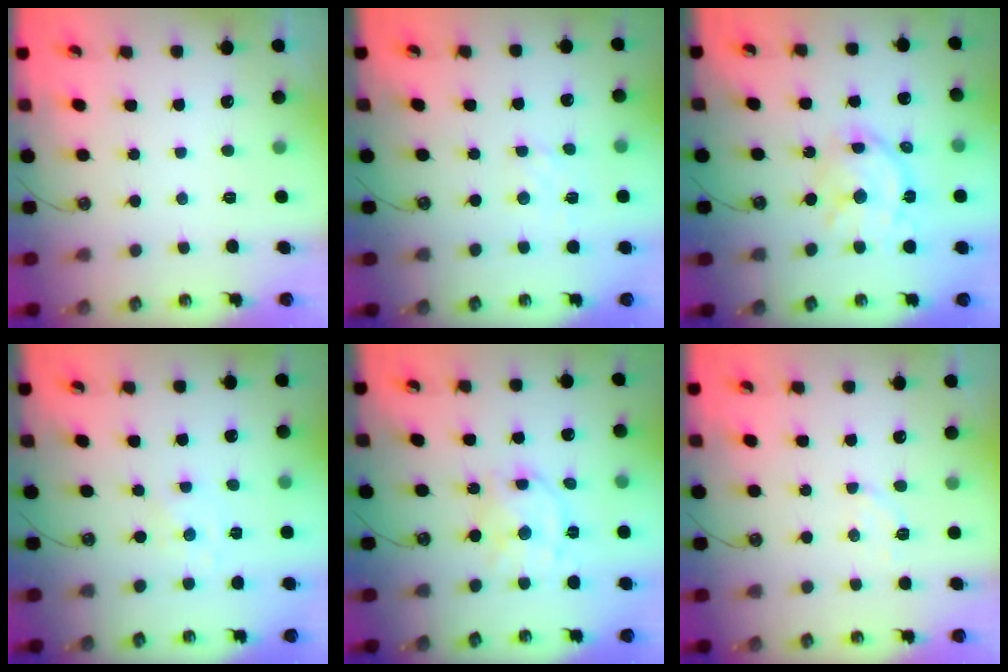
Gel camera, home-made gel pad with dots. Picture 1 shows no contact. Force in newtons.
{"total": 2.8, "press": 2.8, "slide": 0.4}
{"total": 14.2, "press": 14.1, "slide": 1.2}
{"total": 1.5, "press": 1.5, "slide": 0.2}
{"total": 12.6, "press": 12.5, "slide": 0.9}
{"total": 2.8, "press": 2.8, "slide": 0.5}